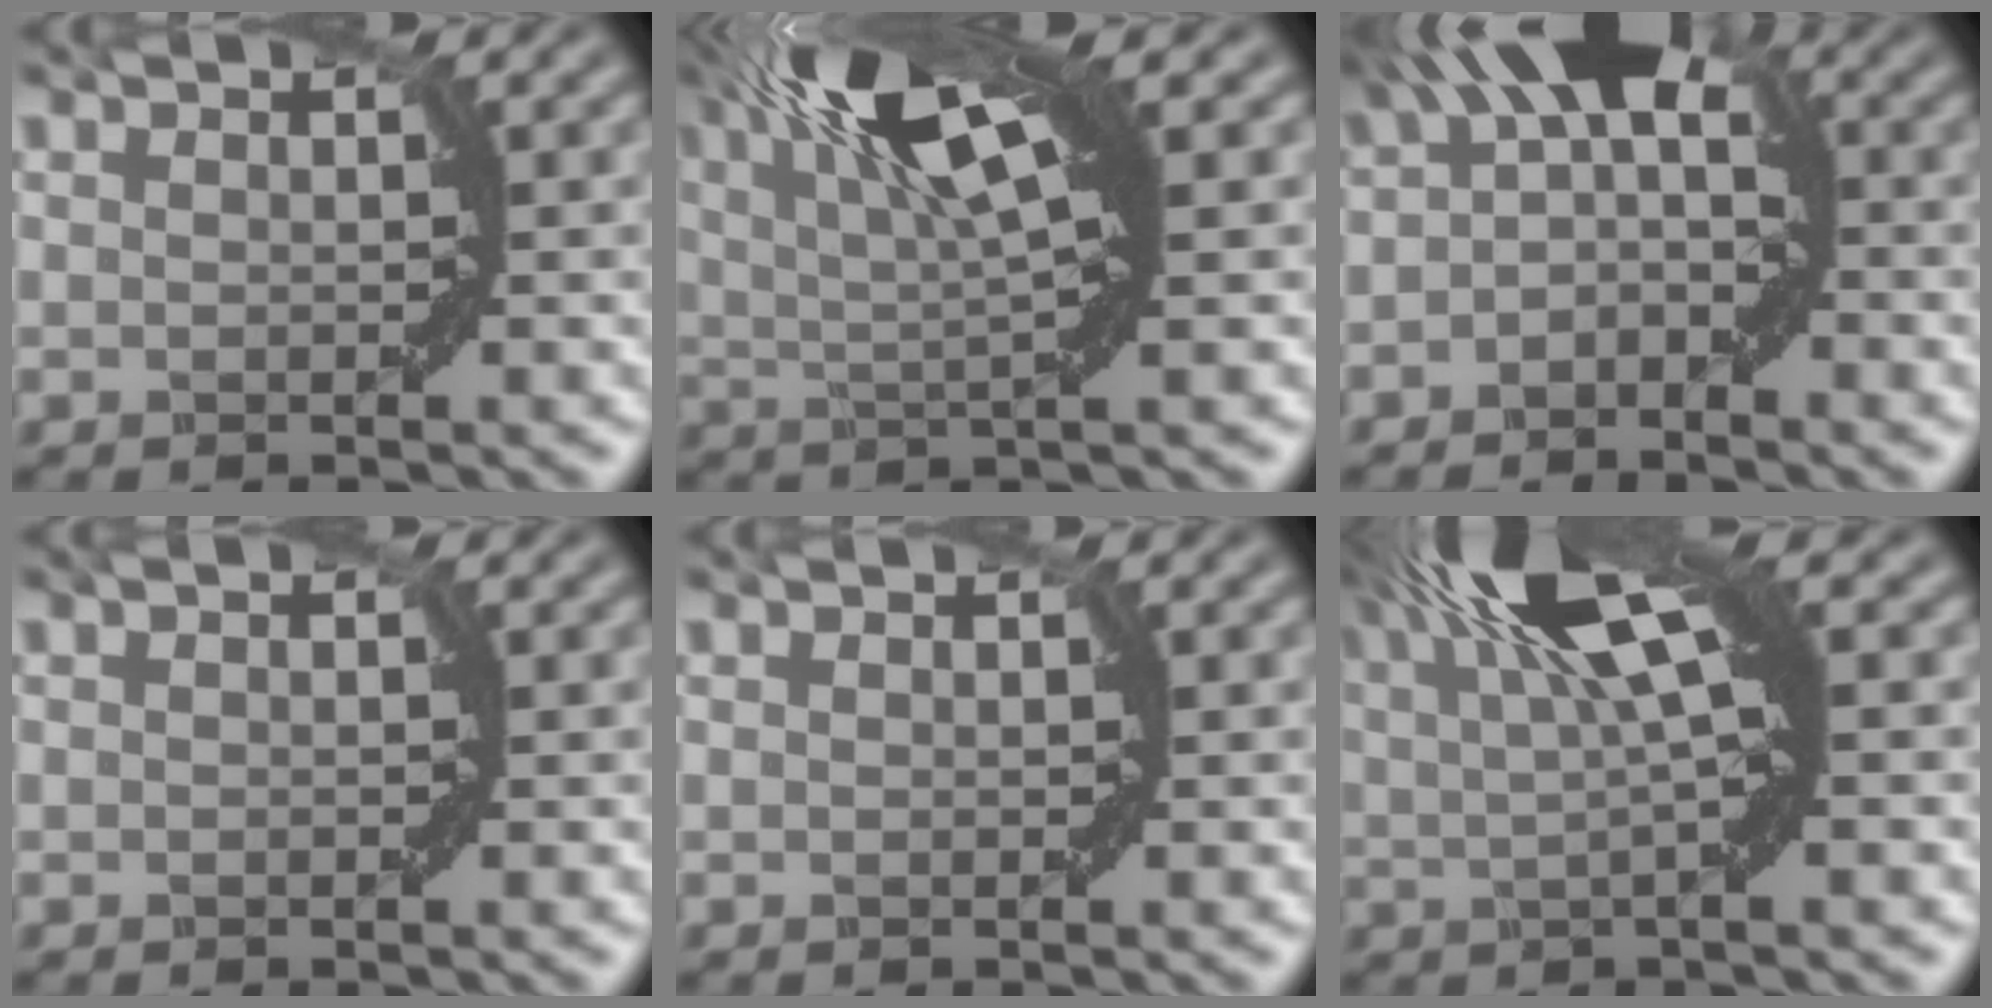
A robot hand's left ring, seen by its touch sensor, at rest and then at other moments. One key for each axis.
{"total": 8.8, "fx": 3.2, "fy": 2.0, "fz": 8.0, "tx": -0.143, "ty": 0.013, "tz": 0.055}
{"total": 6.1, "fx": 0.2, "fy": 3.2, "fz": 5.2, "tx": -0.069, "ty": 0.030, "tz": -0.019}
{"total": 0.0}
{"total": 0.0}
{"total": 7.5, "fx": 2.5, "fy": 1.6, "fz": 6.9, "tx": -0.121, "ty": 0.010, "tz": 0.040}